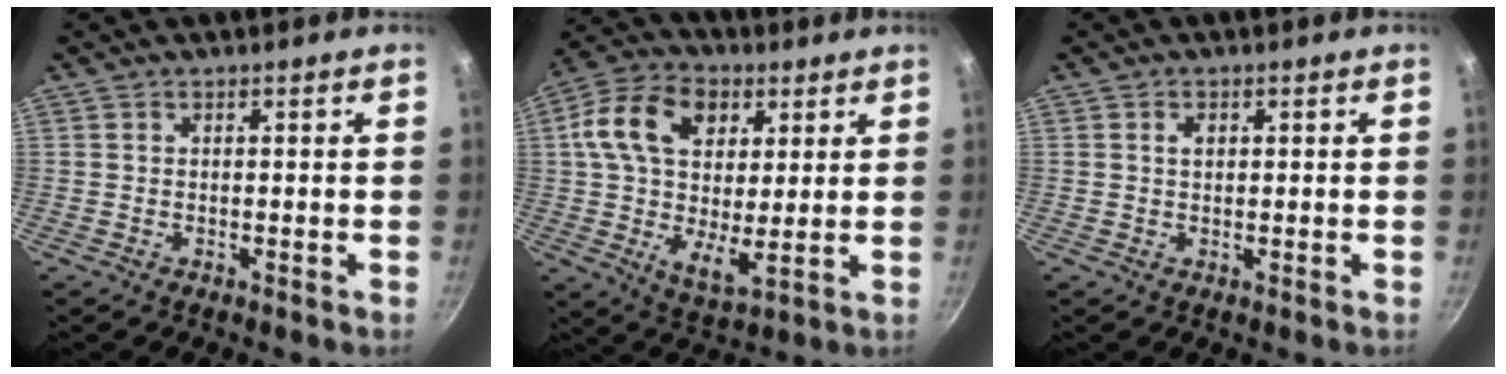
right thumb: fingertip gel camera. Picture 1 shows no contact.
{"total": 17.3, "force": [5.0, 10.8, 12.6], "torque": [-0.209, -0.011, 0.079]}
{"total": 1.7, "force": [0.5, 1.2, 1.1], "torque": [-0.013, 0.003, 0.009]}